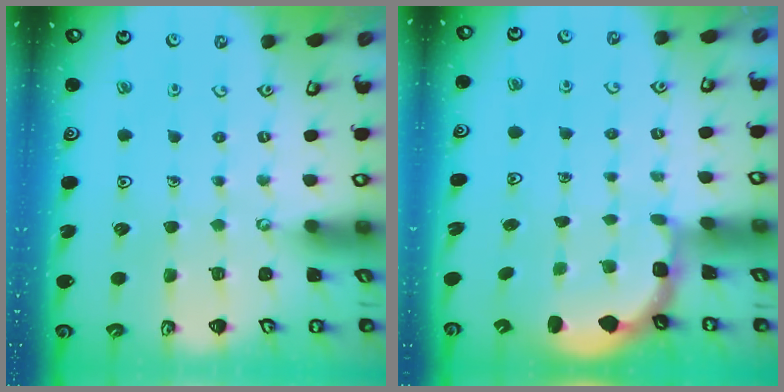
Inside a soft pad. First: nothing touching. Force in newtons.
{"total": 2.7, "press": 2.1, "slide": 1.7}